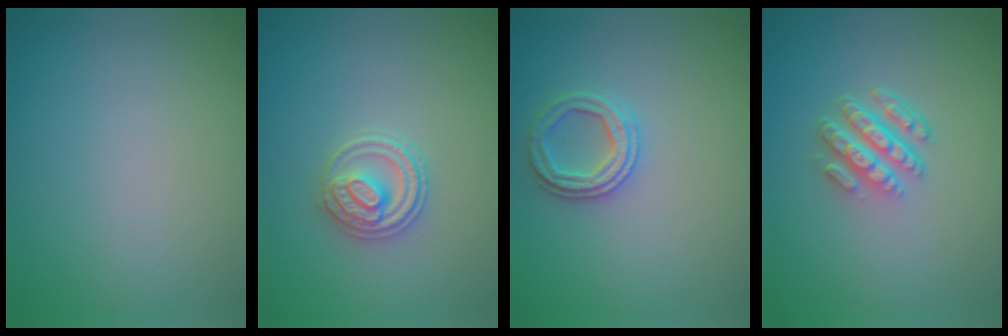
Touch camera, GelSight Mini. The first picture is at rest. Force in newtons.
{"total": 2.8, "press": 2.7, "slide": 0.6}
{"total": 2.4, "press": 2.4, "slide": 0.2}
{"total": 4.3, "press": 3.0, "slide": 3.1}